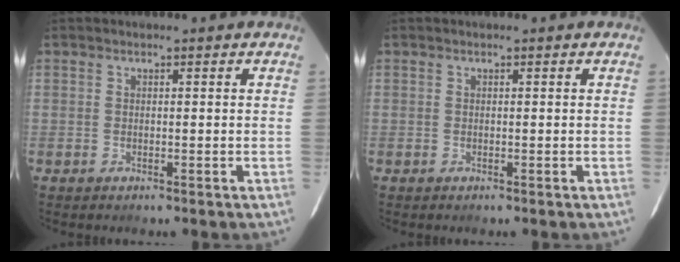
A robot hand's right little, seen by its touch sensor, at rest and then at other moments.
{"total": 0.0}